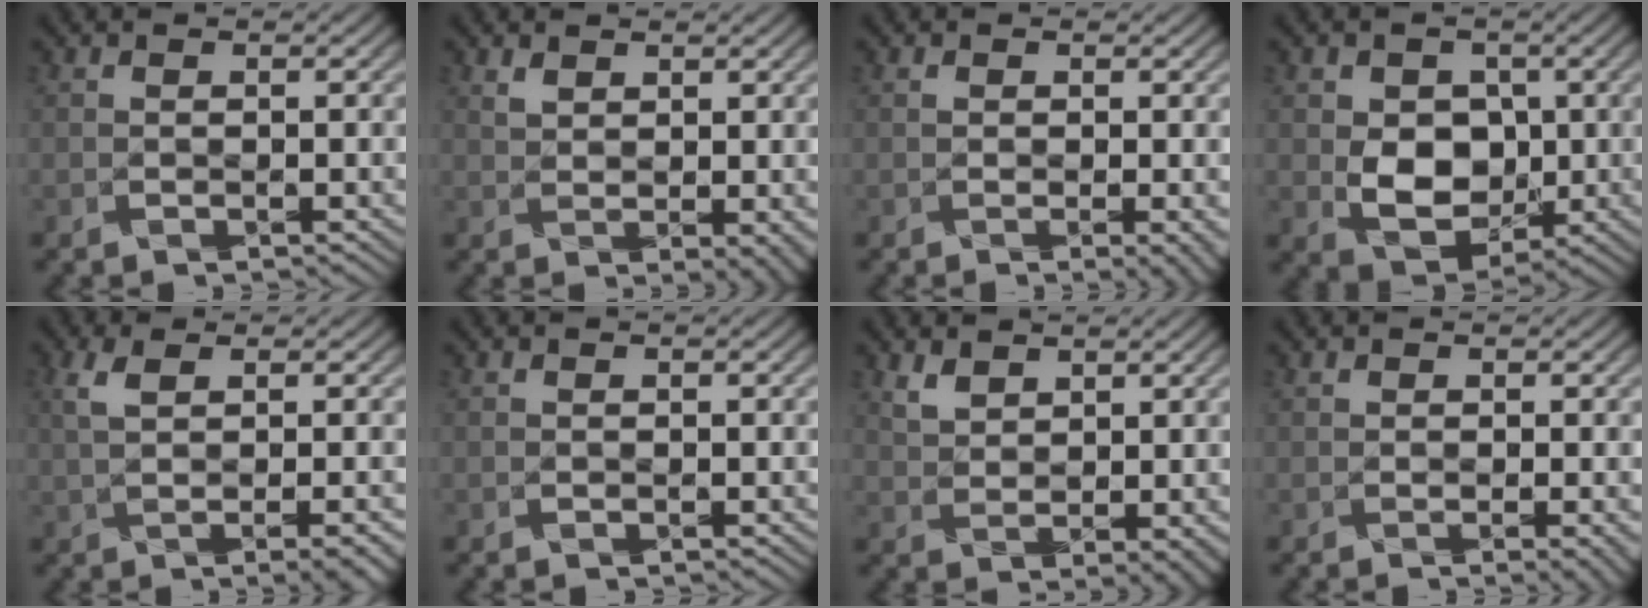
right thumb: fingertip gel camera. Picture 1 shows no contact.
{"total": 2.9, "force": [1.4, 1.5, 2.1], "torque": [-0.044, 0.001, 0.026]}
{"total": 2.1, "force": [-0.1, 1.0, 1.8], "torque": [-0.021, -0.002, -0.002]}
{"total": 7.7, "force": [0.1, 5.9, 5.0], "torque": [-0.100, 0.004, -0.008]}
{"total": 4.0, "force": [0.5, 0.4, 4.0], "torque": [-0.079, 0.009, 0.013]}
{"total": 0.0}
{"total": 3.5, "force": [2.3, 1.7, 2.0], "torque": [-0.052, -0.003, 0.050]}
{"total": 1.8, "force": [0.0, 0.9, 1.6], "torque": [-0.018, -0.004, 0.001]}